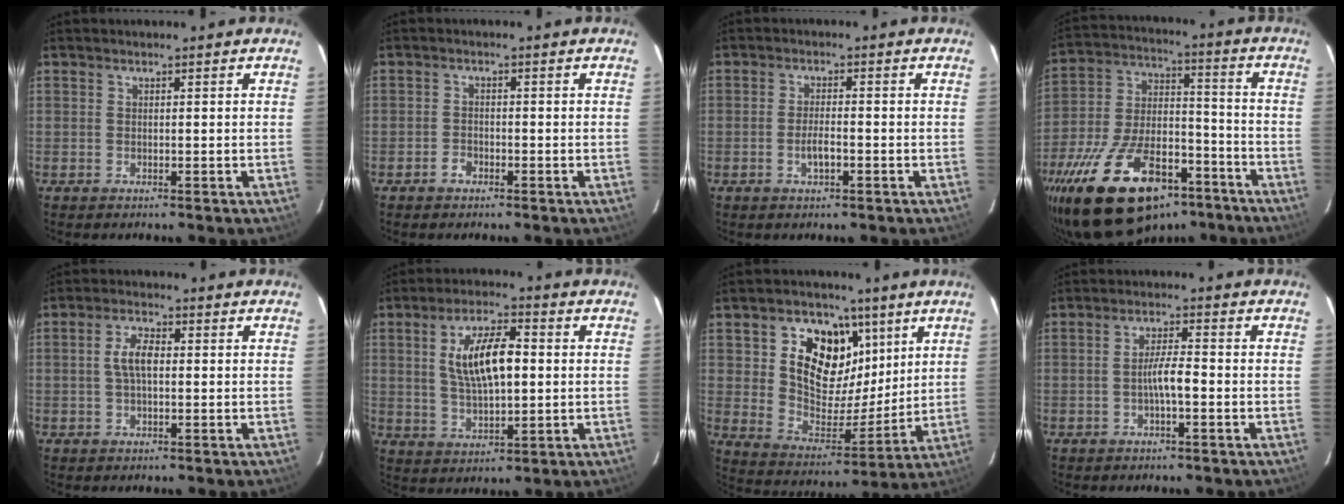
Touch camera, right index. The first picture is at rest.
{"total": 2.0, "force": [-1.4, 1.2, 0.6], "torque": [-0.012, 0.004, -0.025]}
{"total": 3.1, "force": [-1.3, 1.0, 2.6], "torque": [-0.054, 0.001, -0.024]}
{"total": 25.8, "force": [-16.8, 12.3, 15.2], "torque": [-0.298, -0.005, -0.258]}
{"total": 4.3, "force": [0.1, 2.1, 3.8], "torque": [-0.077, 0.010, 0.003]}
{"total": 11.4, "force": [1.5, 4.6, 10.3], "torque": [-0.191, 0.010, 0.032]}
{"total": 16.3, "force": [6.8, 11.6, 9.2], "torque": [-0.180, 0.011, 0.130]}
{"total": 3.8, "force": [-1.3, 0.5, 3.5], "torque": [-0.067, 0.006, -0.022]}